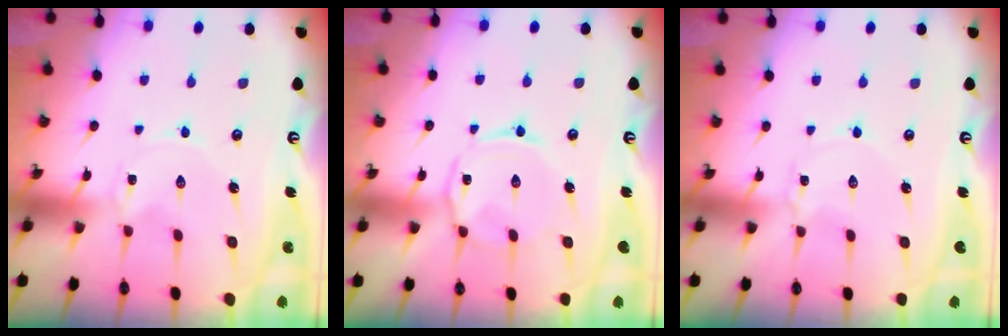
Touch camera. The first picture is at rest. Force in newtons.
{"total": 4.0, "press": 4.0, "slide": 0.4}
{"total": 1.0, "press": 1.0, "slide": 0.1}